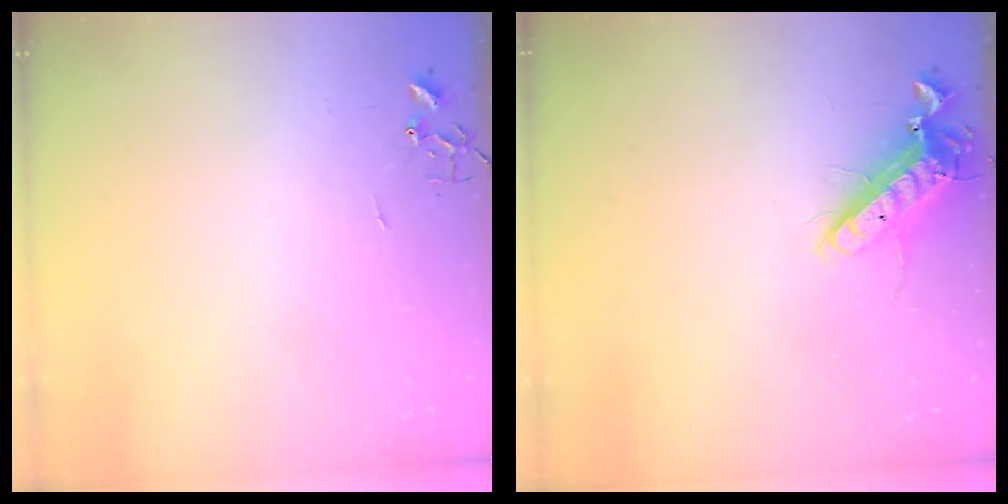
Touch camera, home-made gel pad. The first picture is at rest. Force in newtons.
{"total": 12.9, "press": 12.7, "slide": 2.1}